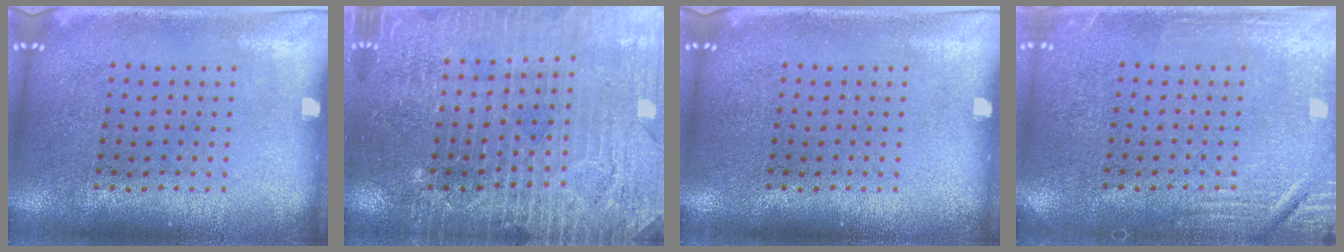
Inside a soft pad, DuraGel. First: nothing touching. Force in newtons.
{"total": 3.3, "press": 3.2, "slide": 0.5}
{"total": 0.0}
{"total": 2.7, "press": 2.7, "slide": 0.4}